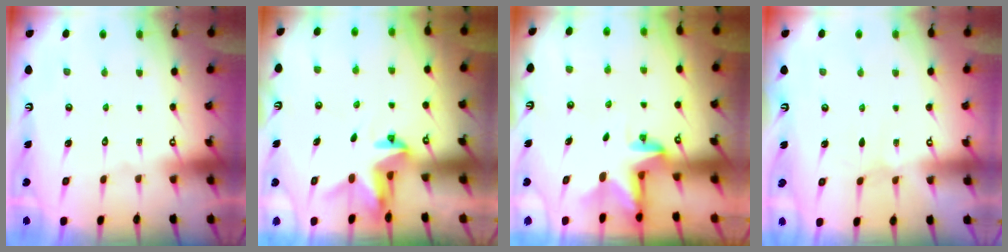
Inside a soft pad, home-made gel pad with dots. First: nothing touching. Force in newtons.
{"total": 3.4, "press": 3.4, "slide": 0.1}
{"total": 2.9, "press": 2.9, "slide": 0.1}
{"total": 0.5, "press": 0.5, "slide": 0.2}